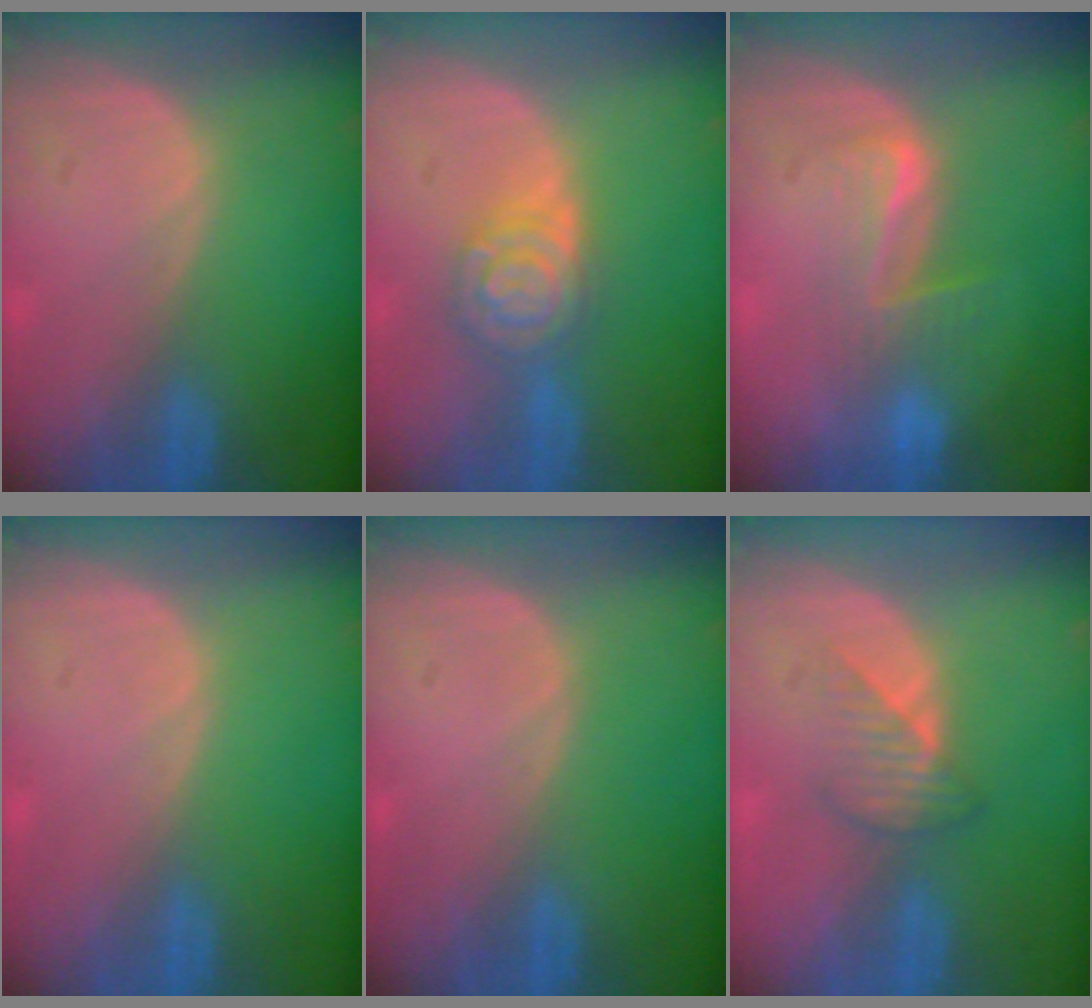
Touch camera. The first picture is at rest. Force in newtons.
{"total": 5.9, "press": 5.9, "slide": 0.3}
{"total": 4.6, "press": 4.4, "slide": 1.4}
{"total": 0.0}
{"total": 0.0}
{"total": 3.5, "press": 3.2, "slide": 1.4}